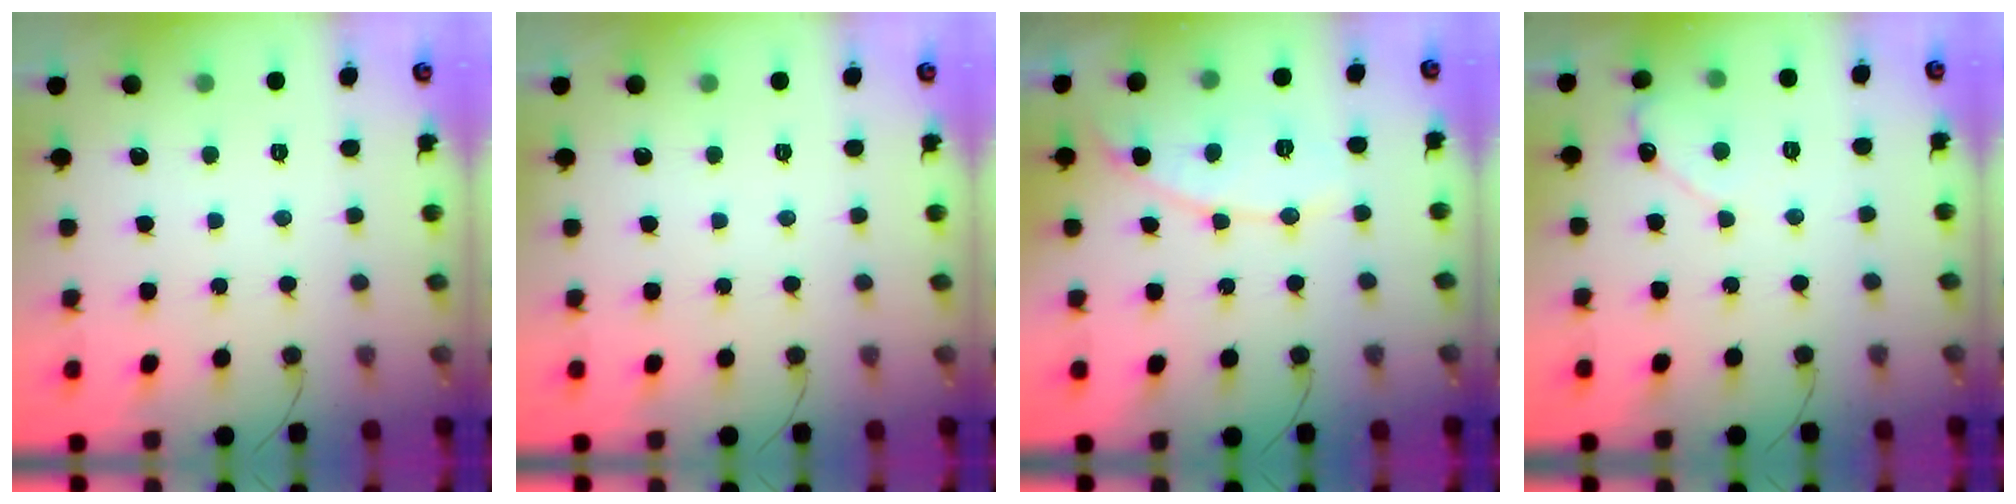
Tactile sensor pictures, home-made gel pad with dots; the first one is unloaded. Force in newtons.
{"total": 0.0}
{"total": 8.1, "press": 8.1, "slide": 0.4}
{"total": 5.9, "press": 5.8, "slide": 0.5}